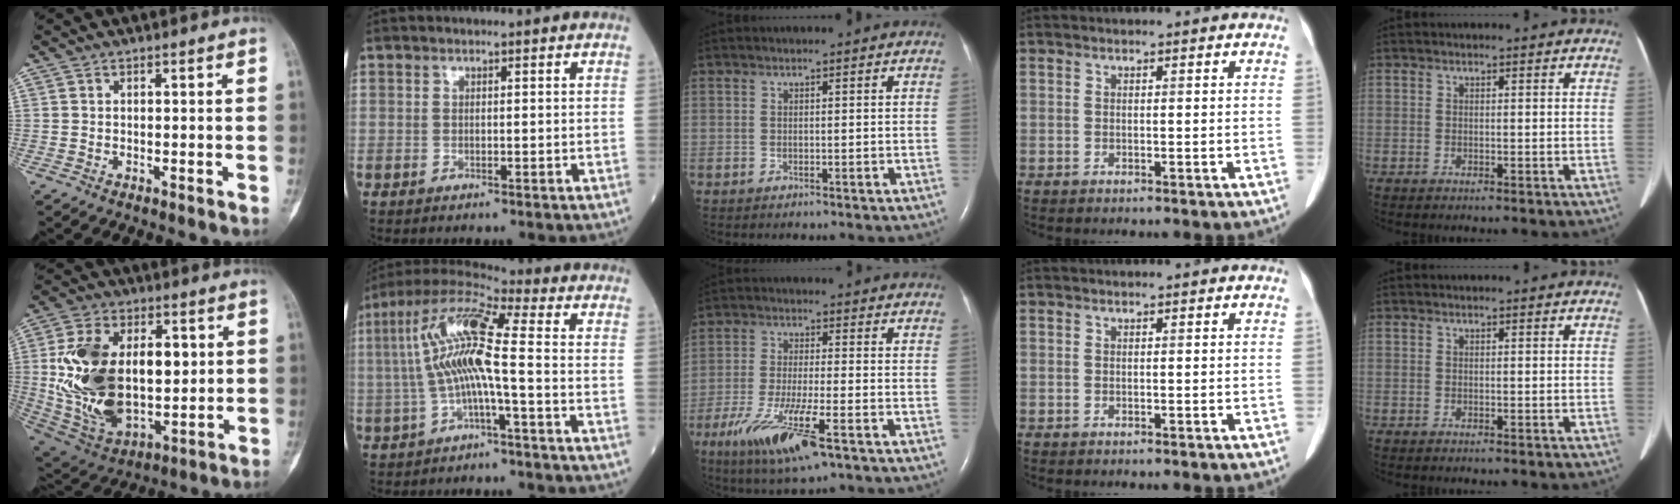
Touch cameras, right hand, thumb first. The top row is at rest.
{"thumb": {"total": 25.0, "force": [2.1, 15.0, 19.9], "torque": [-0.348, -0.008, 0.055]}, "index": {"total": 11.9, "force": [-0.6, 1.2, 11.8], "torque": [-0.244, 0.031, -0.019]}, "middle": {"total": 11.4, "force": [-6.0, 1.6, 9.6], "torque": [-0.191, -0.029, -0.100]}}